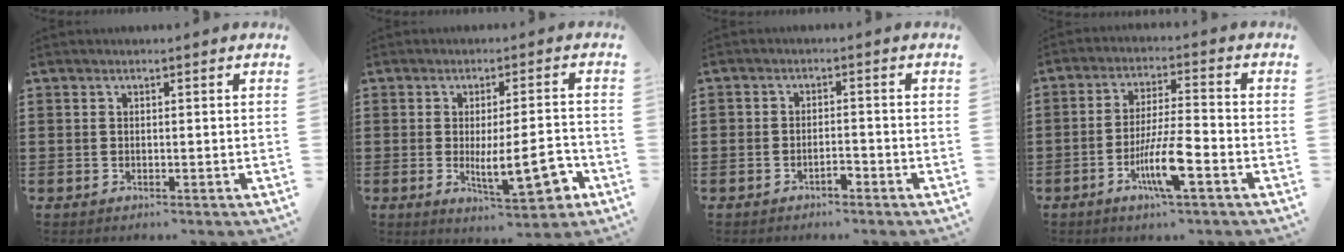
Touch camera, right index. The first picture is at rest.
{"total": 9.4, "force": [-2.5, 2.7, 8.6], "torque": [-0.121, -0.017, -0.038]}
{"total": 1.9, "force": [-1.6, 0.6, 0.8], "torque": [-0.020, 0.001, -0.032]}
{"total": 8.4, "force": [-3.6, 1.3, 7.4], "torque": [-0.152, -0.012, -0.070]}